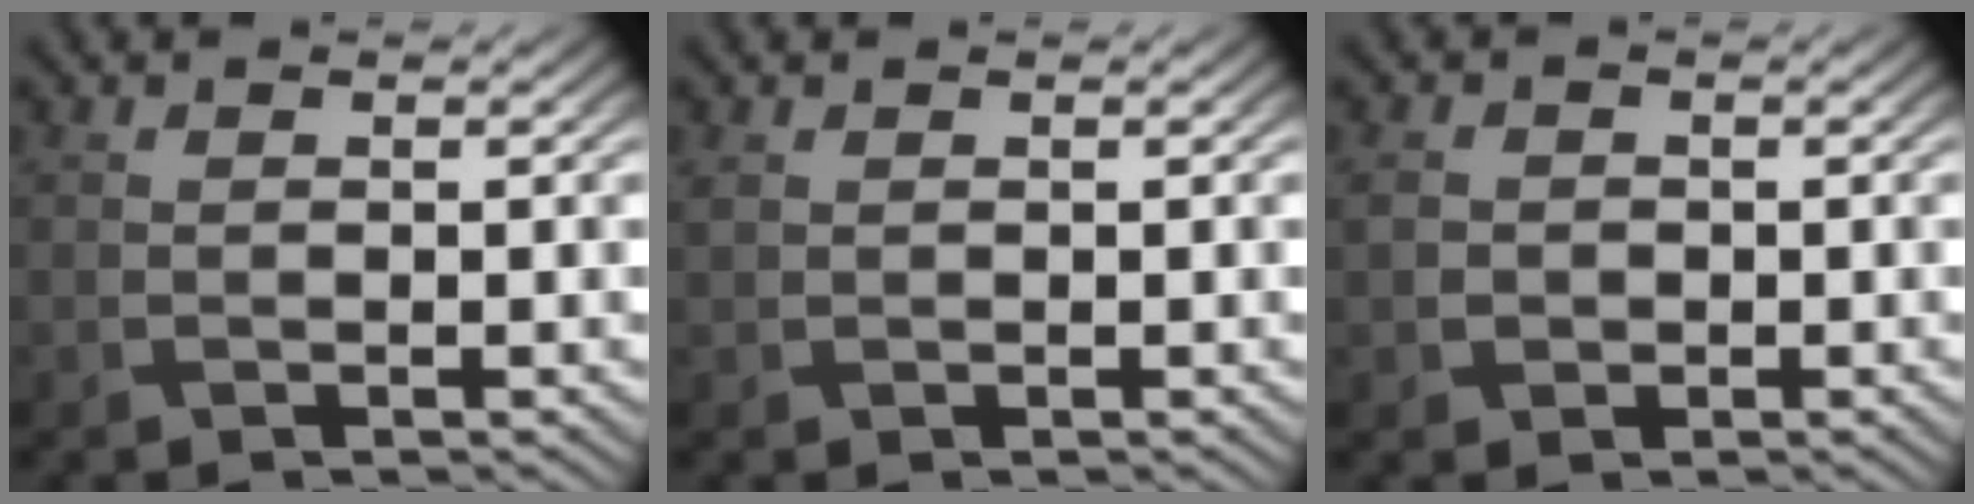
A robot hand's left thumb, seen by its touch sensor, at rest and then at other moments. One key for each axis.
{"total": 0.9, "fx": 0.5, "fy": 0.6, "fz": 0.4, "tx": -0.015, "ty": 0.003, "tz": 0.014}
{"total": 2.5, "fx": -0.2, "fy": 2.2, "fz": 1.1, "tx": -0.034, "ty": -0.002, "tz": -0.007}